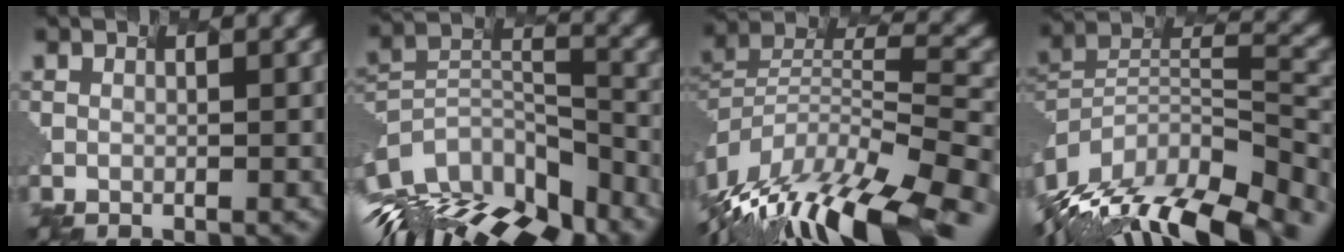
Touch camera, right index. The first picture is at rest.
{"total": 12.7, "force": [-9.7, 5.6, 5.9], "torque": [-0.175, 0.020, -0.135]}
{"total": 14.4, "force": [-11.8, 3.4, 7.6], "torque": [-0.201, 0.007, -0.176]}
{"total": 13.2, "force": [-10.7, 4.4, 6.5], "torque": [-0.188, 0.009, -0.154]}